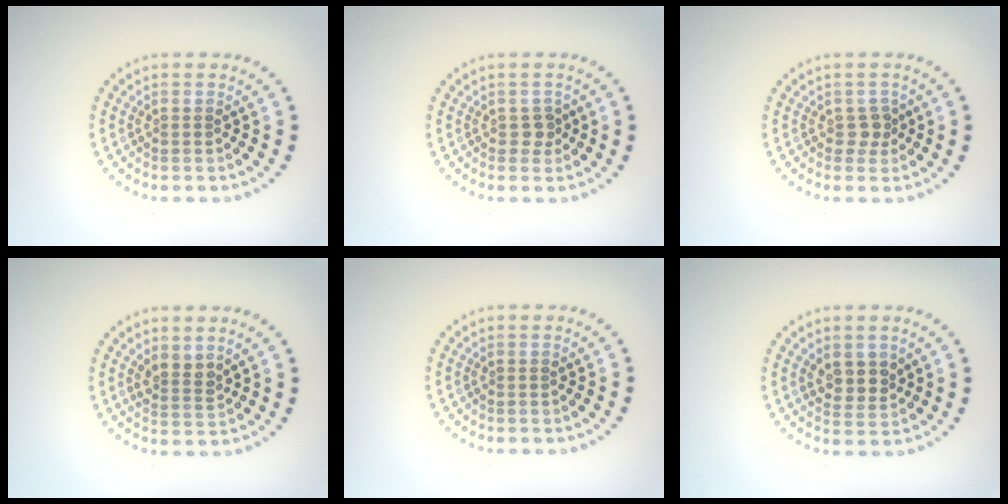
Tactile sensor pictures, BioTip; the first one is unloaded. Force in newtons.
{"total": 1.1, "press": 1.0, "slide": 0.4}
{"total": 1.3, "press": 1.1, "slide": 0.7}
{"total": 2.1, "press": 1.7, "slide": 1.2}
{"total": 0.0}
{"total": 2.5, "press": 2.3, "slide": 0.9}